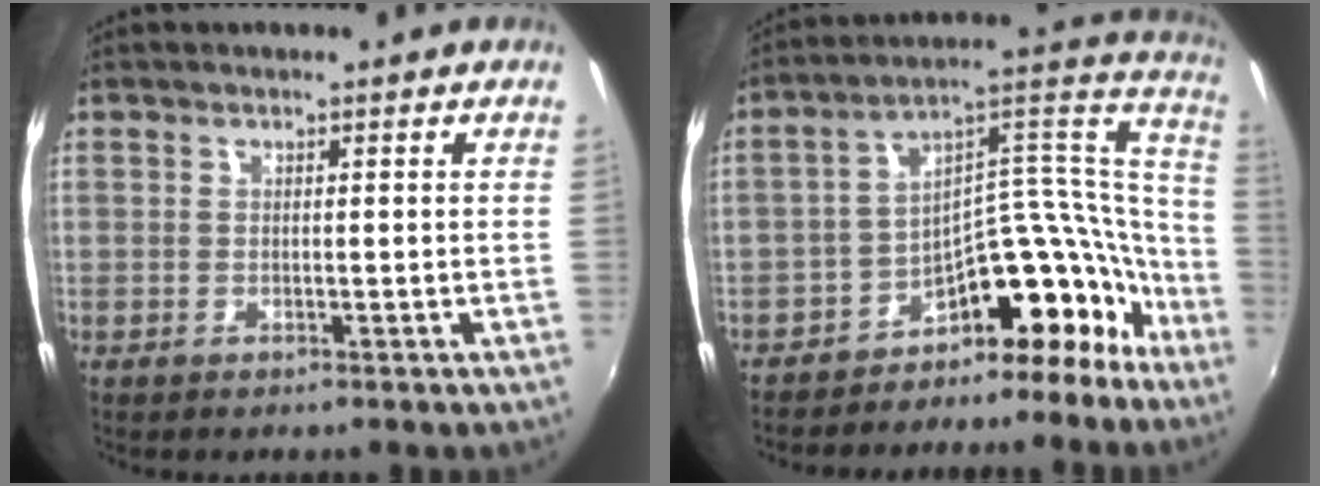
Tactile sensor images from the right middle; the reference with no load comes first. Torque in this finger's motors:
{"motor_torque": [1.01, -1.13, 0.17, 0.03]}